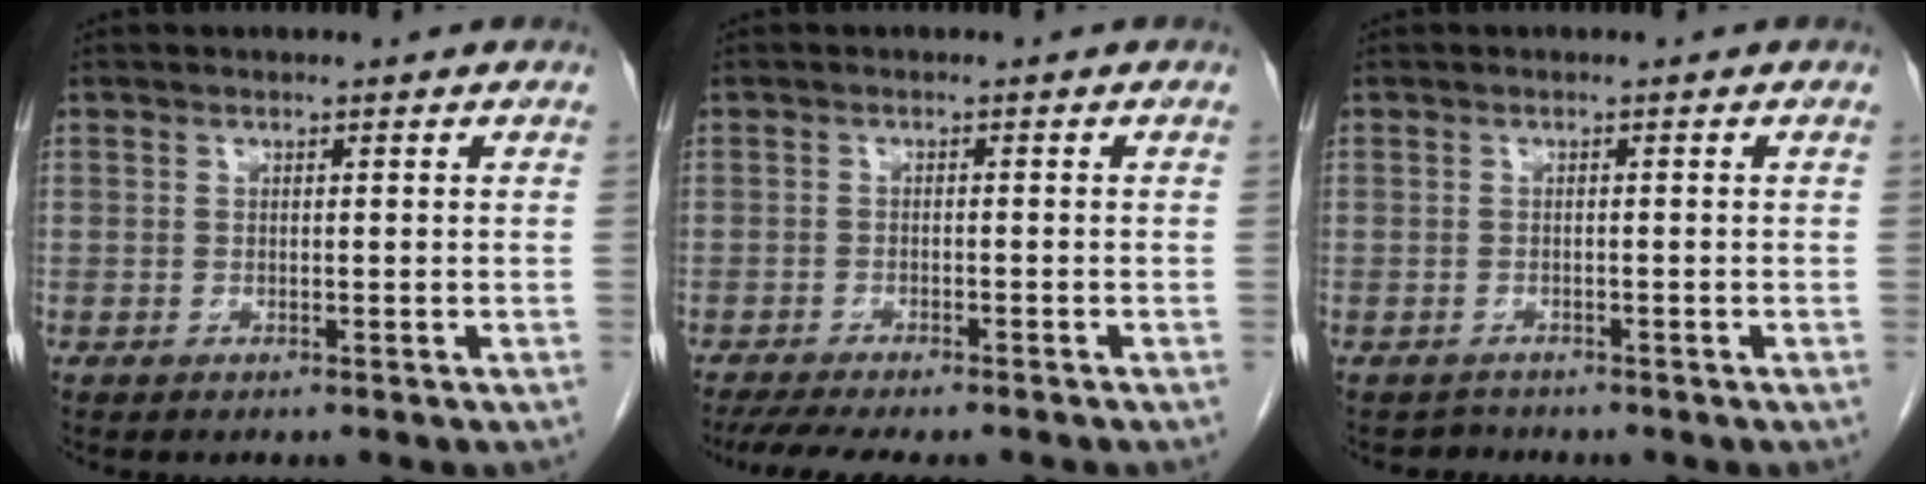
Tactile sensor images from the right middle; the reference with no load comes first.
{"total": 10.7, "force": [-9.1, 2.0, 5.1], "torque": [-0.076, -0.010, -0.129]}
{"total": 1.3, "force": [-1.1, 0.3, -0.6], "torque": [0.008, -0.003, -0.018]}